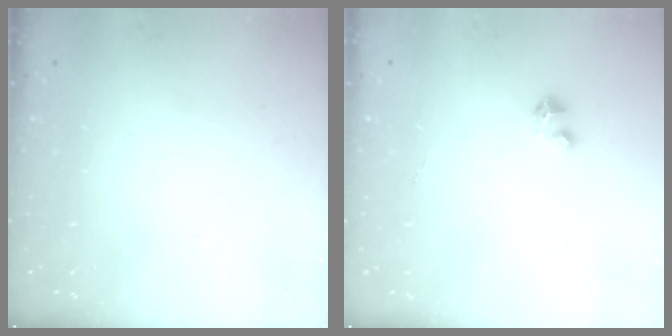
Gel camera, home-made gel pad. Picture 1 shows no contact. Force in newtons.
{"total": 2.8, "press": 2.8, "slide": 0.1}